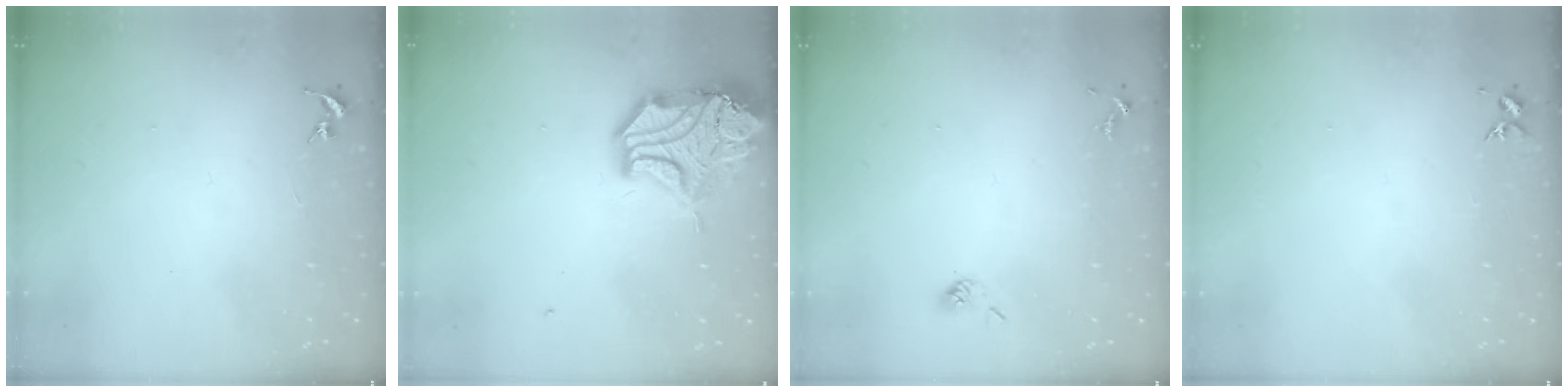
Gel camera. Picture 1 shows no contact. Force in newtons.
{"total": 18.1, "press": 17.9, "slide": 2.5}
{"total": 3.8, "press": 3.7, "slide": 0.8}
{"total": 3.3, "press": 3.3, "slide": 0.4}